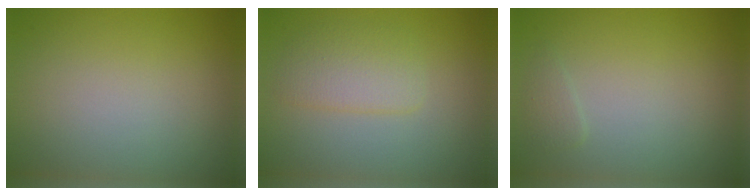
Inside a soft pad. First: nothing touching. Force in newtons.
{"total": 2.6, "press": 2.6, "slide": 0.0}
{"total": 0.8, "press": 0.8, "slide": 0.1}